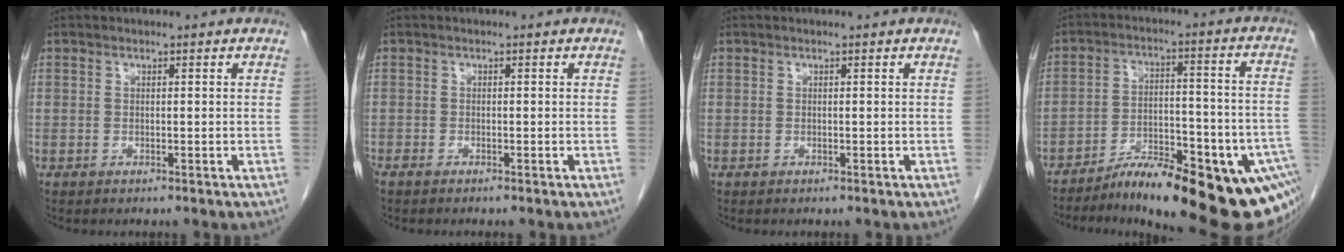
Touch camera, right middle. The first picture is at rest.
{"total": 1.0, "force": [-0.9, 0.1, 0.4], "torque": [-0.012, -0.003, -0.017]}
{"total": 0.0}
{"total": 21.0, "force": [-14.7, 3.8, 14.5], "torque": [-0.124, 0.010, -0.210]}